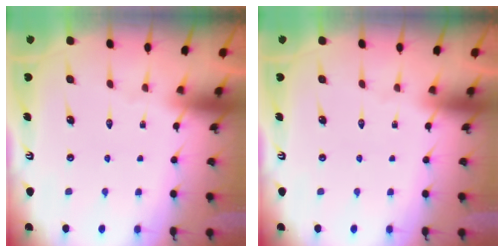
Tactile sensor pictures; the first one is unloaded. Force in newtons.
{"total": 0.0}